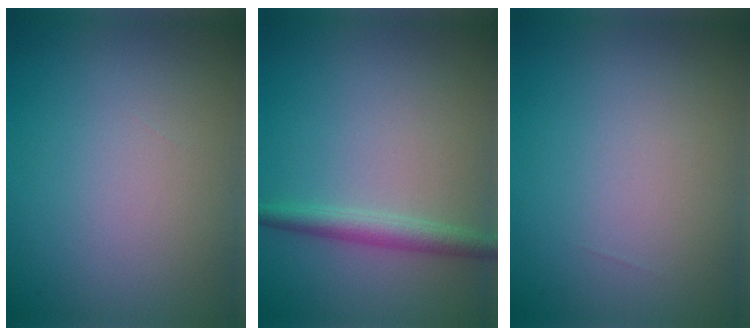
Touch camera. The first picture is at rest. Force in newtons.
{"total": 2.4, "press": 2.4, "slide": 0.0}
{"total": 0.0}